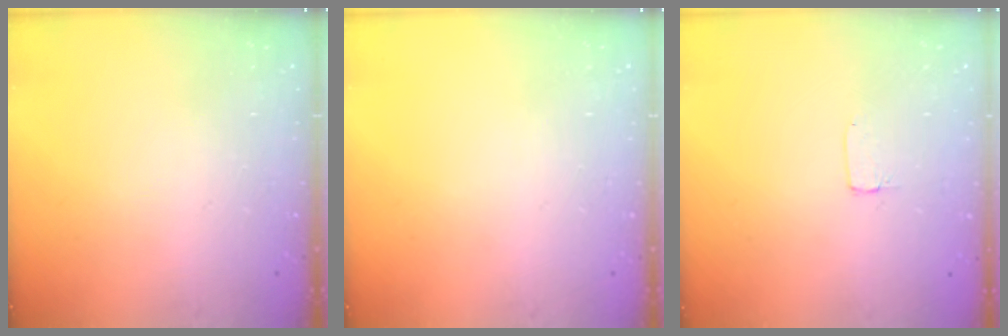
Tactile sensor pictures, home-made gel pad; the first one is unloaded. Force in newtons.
{"total": 0.0}
{"total": 1.2, "press": 1.2, "slide": 0.0}